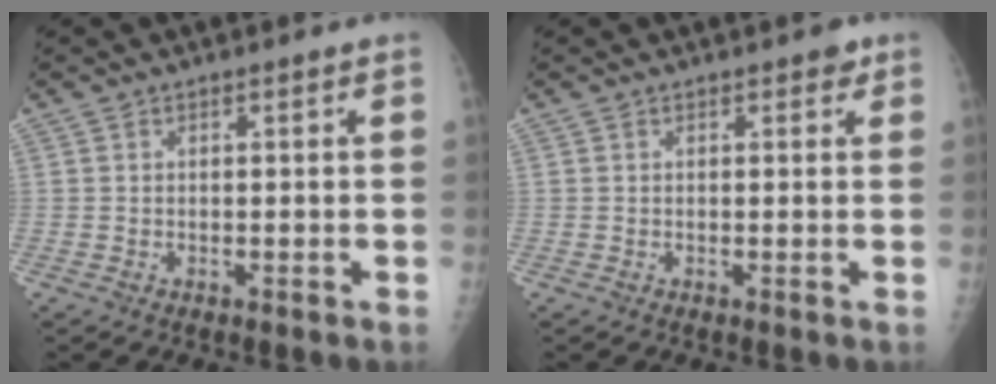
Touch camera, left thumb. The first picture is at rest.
{"total": 1.4, "force": [0.8, 0.8, 0.8], "torque": [0.003, -0.001, 0.005]}